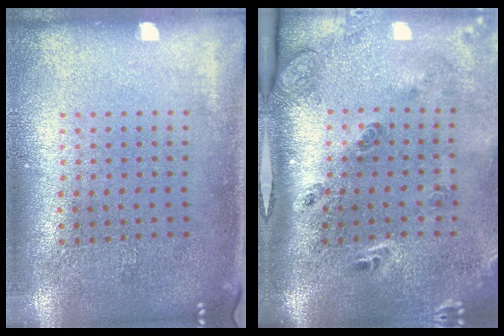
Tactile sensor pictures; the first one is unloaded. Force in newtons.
{"total": 3.0, "press": 1.9, "slide": 2.4}